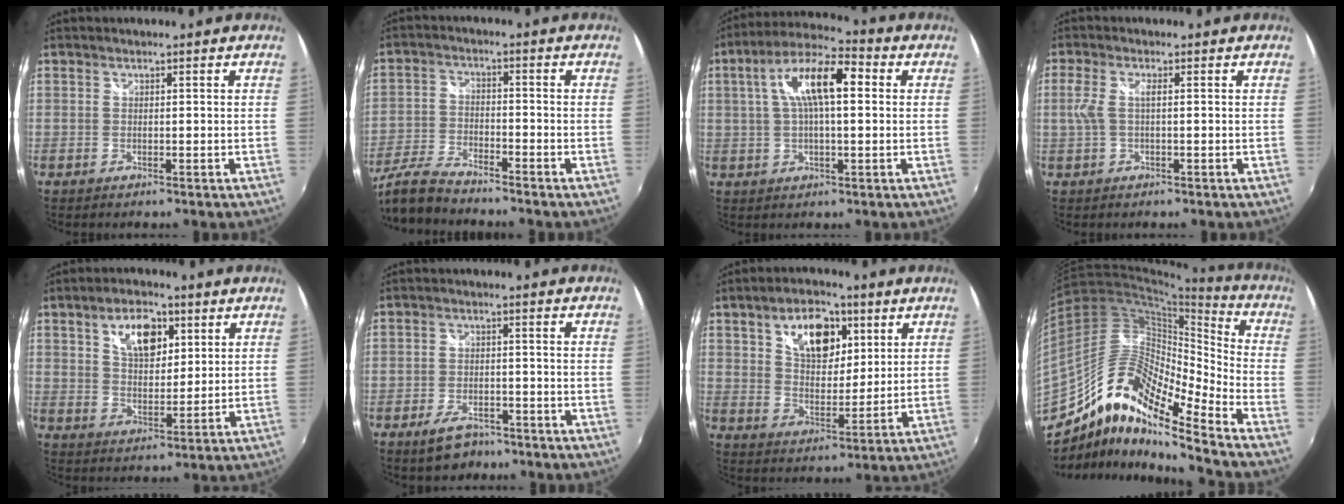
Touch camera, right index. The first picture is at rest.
{"total": 9.3, "force": [-8.2, 1.8, 4.0], "torque": [-0.099, -0.012, -0.165]}
{"total": 12.4, "force": [2.6, 4.2, 11.4], "torque": [-0.204, 0.027, 0.037]}
{"total": 3.1, "force": [-0.2, 0.7, 3.0], "torque": [-0.064, 0.002, -0.002]}
{"total": 9.1, "force": [4.1, 5.0, 6.5], "torque": [-0.108, 0.017, 0.071]}
{"total": 6.1, "force": [-4.4, 3.1, 2.8], "torque": [-0.071, 0.002, -0.068]}
{"total": 12.3, "force": [5.5, 7.2, 8.4], "torque": [-0.135, 0.019, 0.095]}
{"total": 14.3, "force": [-9.9, 2.8, 10.0], "torque": [-0.173, 0.012, -0.207]}